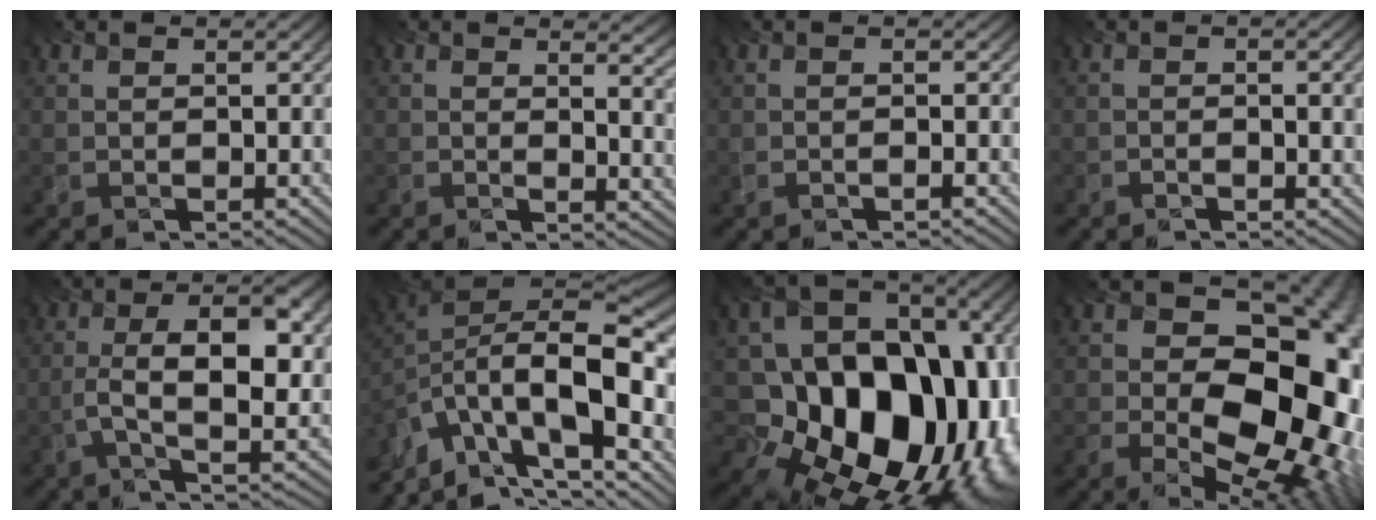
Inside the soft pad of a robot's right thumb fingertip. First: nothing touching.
{"total": 8.7, "force": [4.3, 3.4, 6.8], "torque": [-0.078, 0.026, 0.037]}
{"total": 0.6, "force": [-0.4, 0.1, 0.5], "torque": [-0.010, 0.000, -0.021]}
{"total": 3.1, "force": [-0.5, 0.9, 3.0], "torque": [-0.031, 0.009, -0.025]}
{"total": 9.3, "force": [-1.3, 3.7, 8.5], "torque": [-0.138, -0.011, -0.025]}
{"total": 15.9, "force": [-8.5, 6.3, 11.9], "torque": [-0.210, -0.002, -0.167]}
{"total": 18.8, "force": [-3.9, 14.8, 11.0], "torque": [-0.133, -0.029, -0.072]}
{"total": 17.2, "force": [-0.7, 11.9, 12.4], "torque": [-0.127, -0.024, -0.002]}